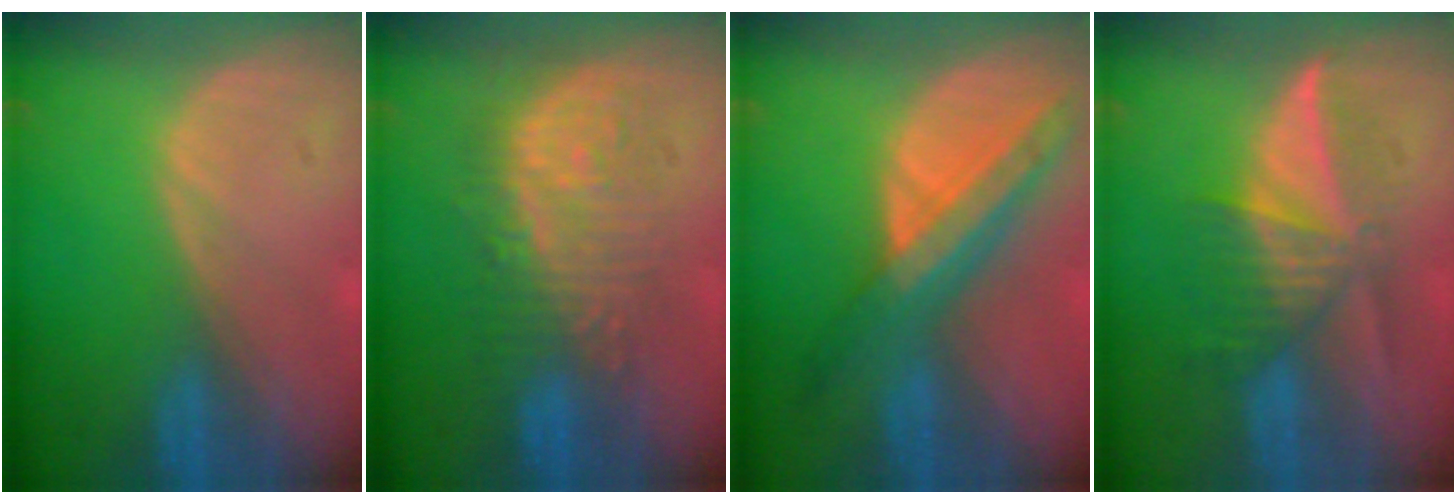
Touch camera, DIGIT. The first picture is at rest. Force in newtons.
{"total": 9.1, "press": 9.0, "slide": 1.6}
{"total": 8.8, "press": 7.7, "slide": 4.3}
{"total": 6.5, "press": 6.4, "slide": 0.8}